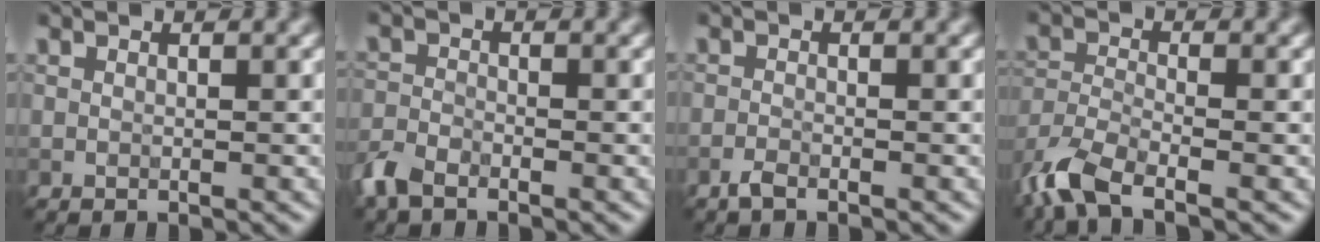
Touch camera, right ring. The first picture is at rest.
{"total": 2.8, "force": [-2.2, 1.3, 1.2], "torque": [-0.027, -0.004, -0.056]}
{"total": 1.1, "force": [-0.8, 0.2, 0.6], "torque": [-0.013, 0.001, -0.019]}
{"total": 5.9, "force": [-4.3, 1.9, 3.6], "torque": [-0.075, -0.008, -0.096]}